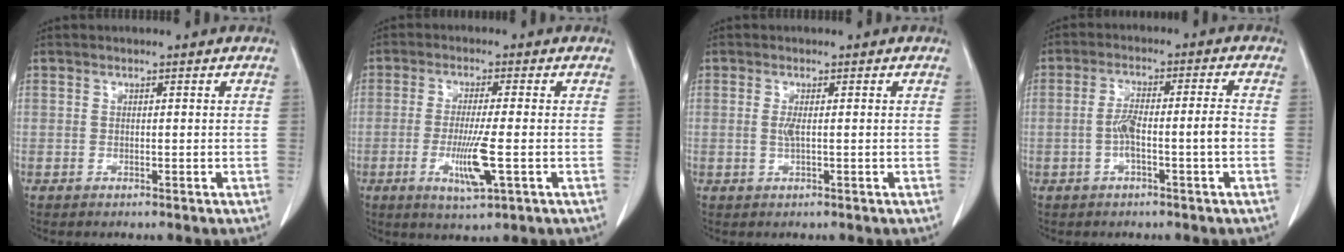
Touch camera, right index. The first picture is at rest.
{"total": 7.1, "force": [-1.9, 0.1, 6.8], "torque": [-0.130, -0.019, -0.033]}
{"total": 1.5, "force": [0.1, 0.1, 1.5], "torque": [-0.037, -0.002, 0.002]}
{"total": 5.8, "force": [-1.4, 0.3, 5.6], "torque": [-0.111, 0.015, -0.023]}